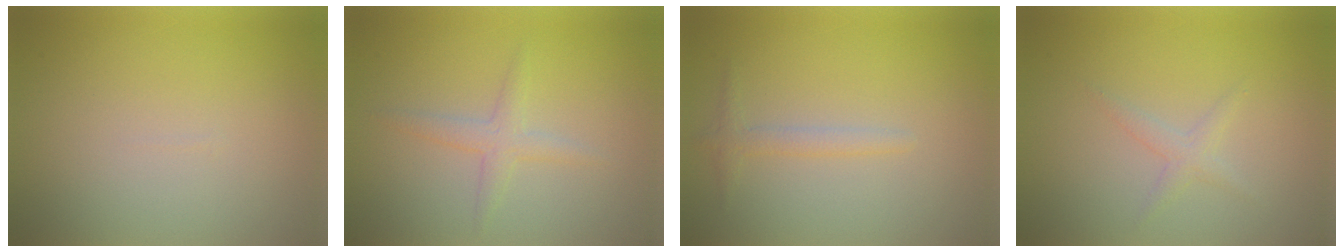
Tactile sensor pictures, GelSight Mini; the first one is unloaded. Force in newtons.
{"total": 1.8, "press": 1.8, "slide": 0.1}
{"total": 1.4, "press": 1.4, "slide": 0.0}
{"total": 1.3, "press": 1.3, "slide": 0.1}